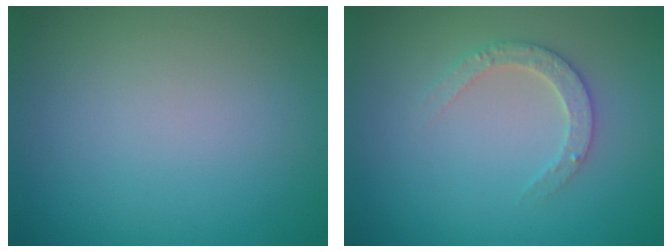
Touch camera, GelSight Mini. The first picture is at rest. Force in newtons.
{"total": 2.4, "press": 2.3, "slide": 0.5}